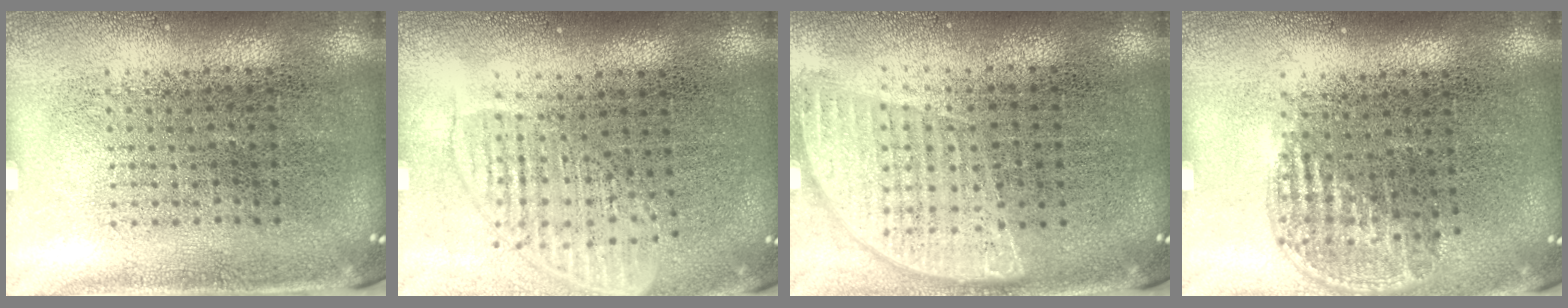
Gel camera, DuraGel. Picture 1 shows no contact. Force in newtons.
{"total": 1.6, "press": 1.3, "slide": 0.9}
{"total": 0.9, "press": 0.9, "slide": 0.2}
{"total": 1.0, "press": 0.8, "slide": 0.6}